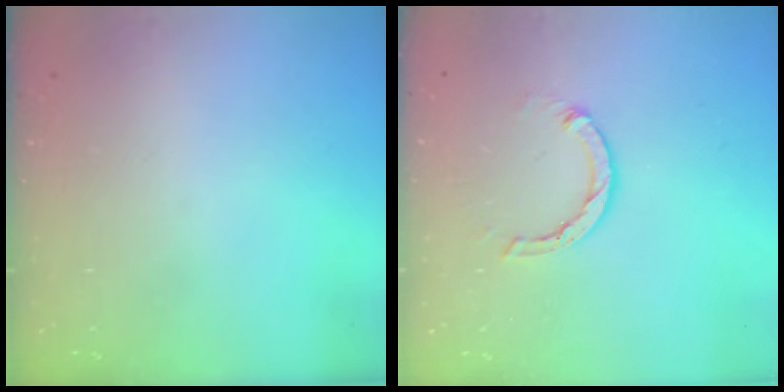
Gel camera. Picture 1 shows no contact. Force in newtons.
{"total": 4.0, "press": 4.0, "slide": 0.4}